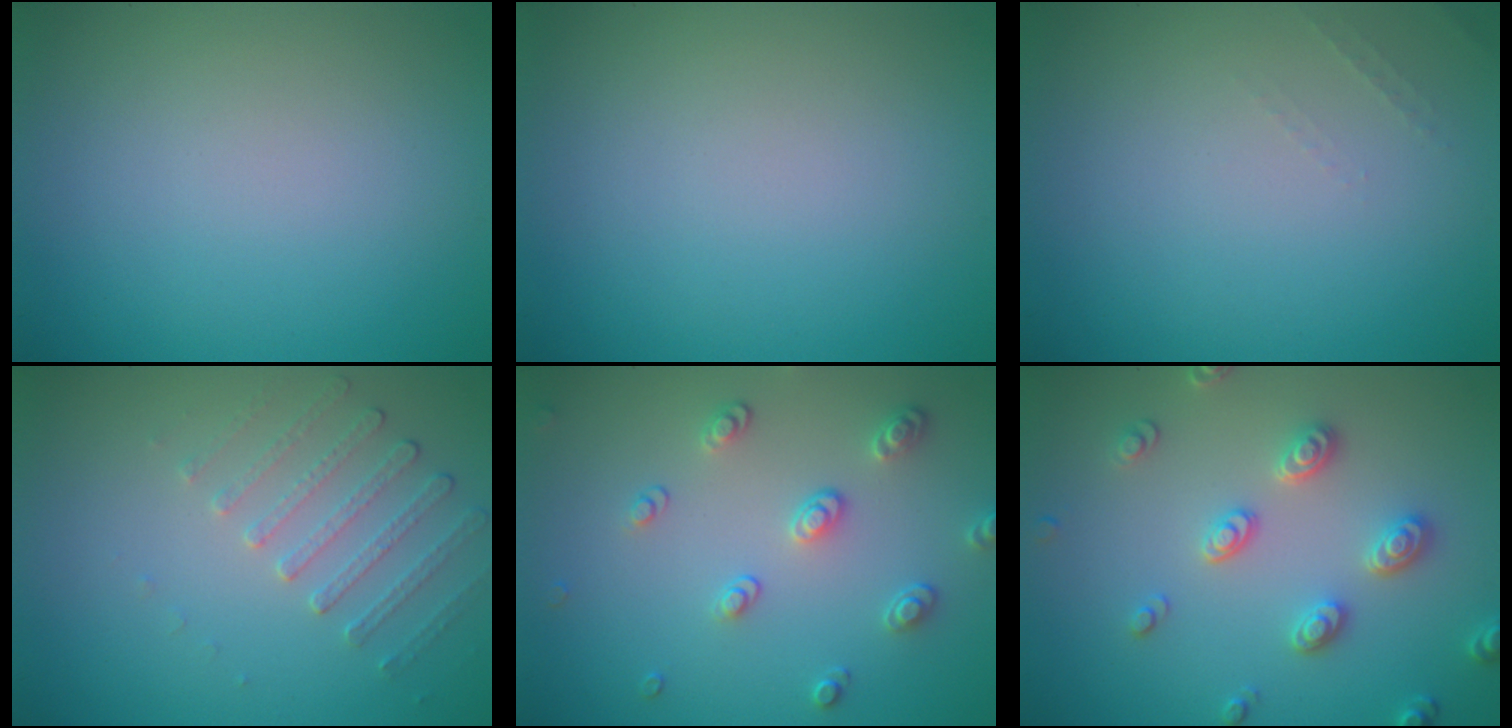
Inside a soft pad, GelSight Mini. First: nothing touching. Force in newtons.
{"total": 0.0}
{"total": 0.6, "press": 0.6, "slide": 0.2}
{"total": 1.9, "press": 1.5, "slide": 1.2}
{"total": 2.6, "press": 2.5, "slide": 0.8}
{"total": 3.1, "press": 3.0, "slide": 0.5}